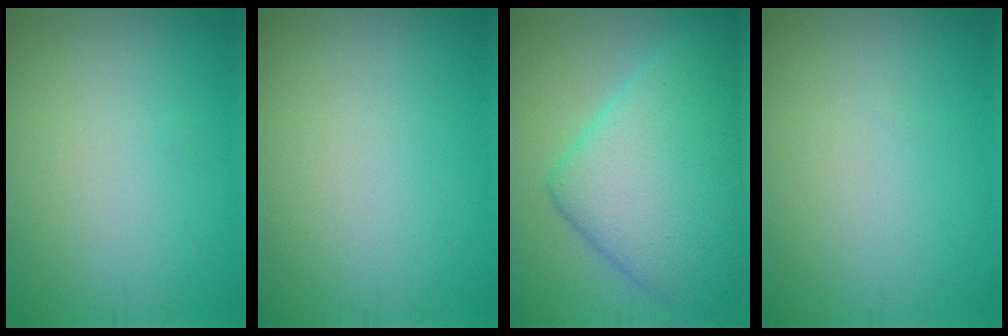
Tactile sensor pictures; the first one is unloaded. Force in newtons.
{"total": 0.0}
{"total": 10.1, "press": 10.1, "slide": 0.2}
{"total": 0.0}